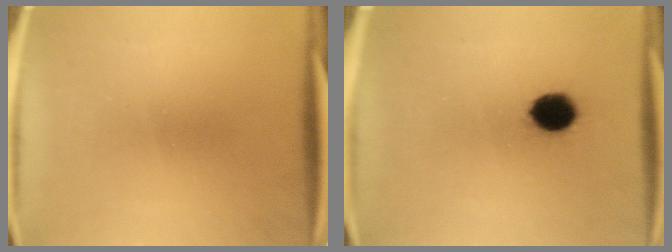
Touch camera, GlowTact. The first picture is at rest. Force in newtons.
{"total": 7.2}